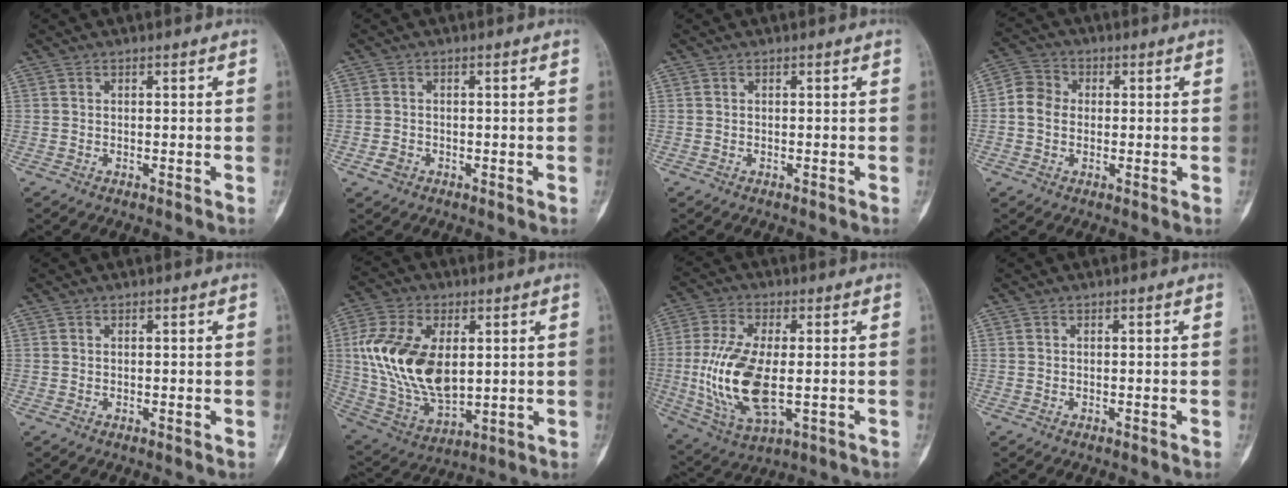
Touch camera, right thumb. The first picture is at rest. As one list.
[{"total": 1.7, "force": [-0.8, 1.4, 0.4], "torque": [-0.004, 0.007, -0.013]}, {"total": 0.0}, {"total": 5.4, "force": [-0.1, 4.8, 2.5], "torque": [-0.036, 0.014, -0.013]}, {"total": 0.0}, {"total": 19.6, "force": [2.8, 11.6, 15.6], "torque": [-0.300, -0.012, 0.062]}, {"total": 15.9, "force": [-1.3, 7.2, 14.1], "torque": [-0.294, -0.011, -0.014]}, {"total": 0.0}]